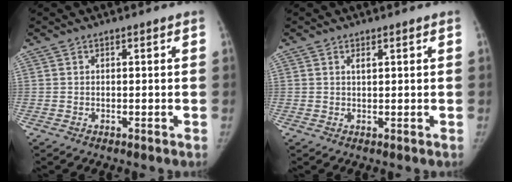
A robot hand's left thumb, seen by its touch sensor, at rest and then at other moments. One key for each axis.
{"total": 0.9, "fx": 0.6, "fy": 0.3, "fz": 0.7, "tx": -0.011, "ty": -0.001, "tz": 0.011}